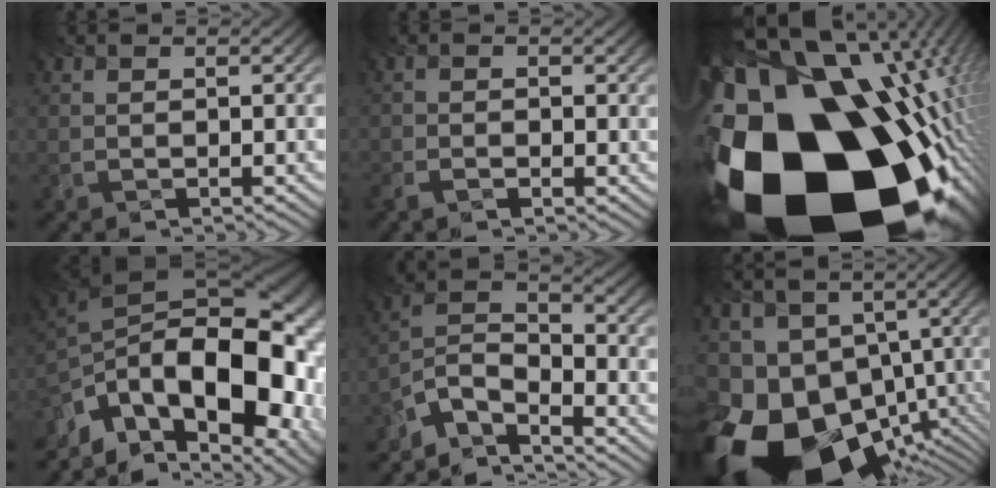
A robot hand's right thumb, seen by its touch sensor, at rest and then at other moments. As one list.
[{"total": 1.1, "force": [-0.8, 0.7, -0.2], "torque": [0.003, -0.001, -0.012]}, {"total": 23.0, "force": [-8.7, 14.1, 16.0], "torque": [-0.300, -0.073, -0.112]}, {"total": 17.6, "force": [-7.9, 9.2, 12.7], "torque": [-0.211, -0.016, -0.137]}, {"total": 7.4, "force": [-7.0, 1.5, 1.9], "torque": [-0.028, 0.002, -0.152]}, {"total": 19.1, "force": [-8.4, 13.1, 11.1], "torque": [-0.257, -0.045, -0.124]}]